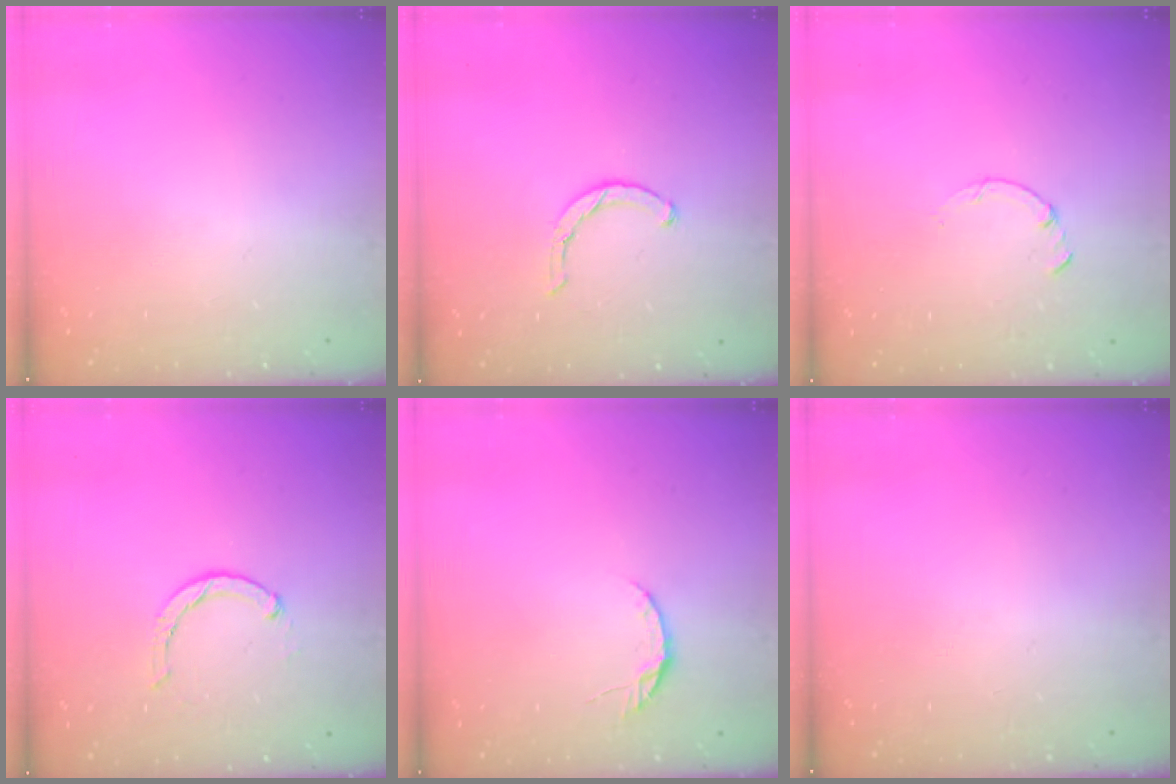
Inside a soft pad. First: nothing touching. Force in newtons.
{"total": 1.9, "press": 1.9, "slide": 0.3}
{"total": 0.0}
{"total": 1.7, "press": 1.6, "slide": 0.3}
{"total": 3.8, "press": 3.8, "slide": 0.4}
{"total": 0.0}